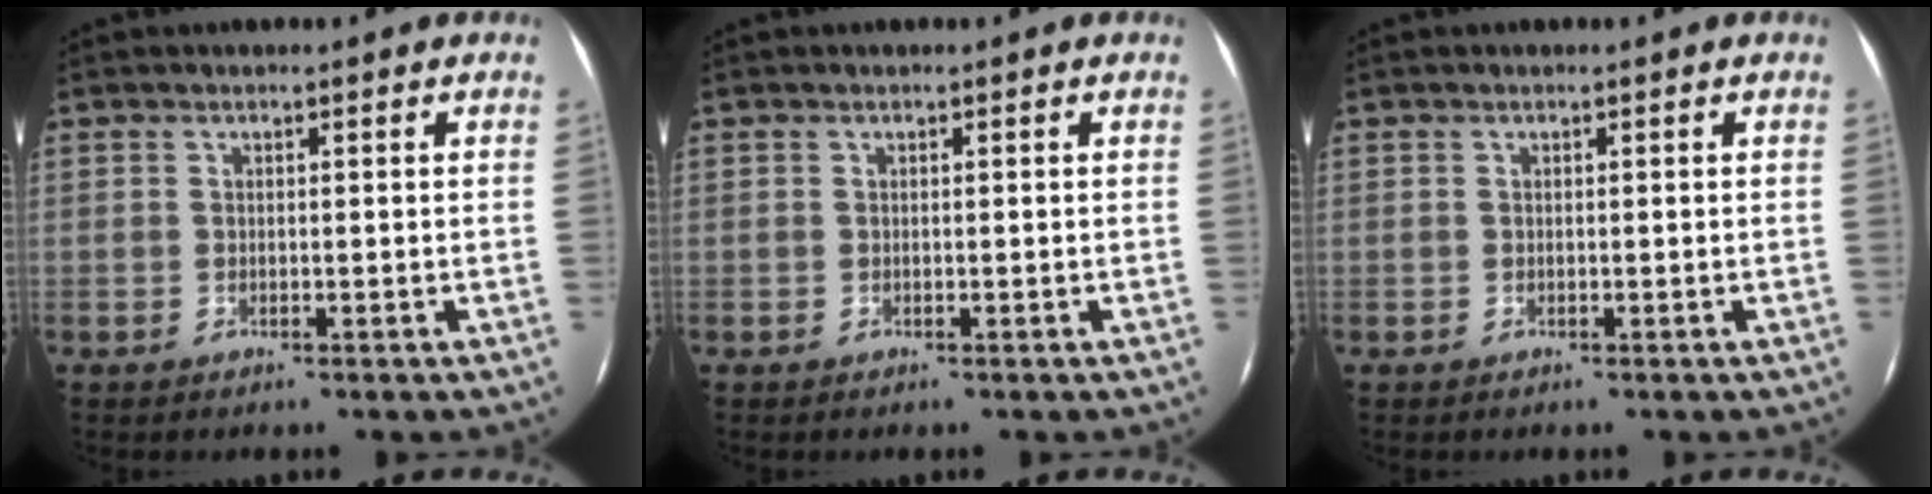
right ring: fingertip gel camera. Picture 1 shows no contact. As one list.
[{"total": 0.0}, {"total": 0.0}]